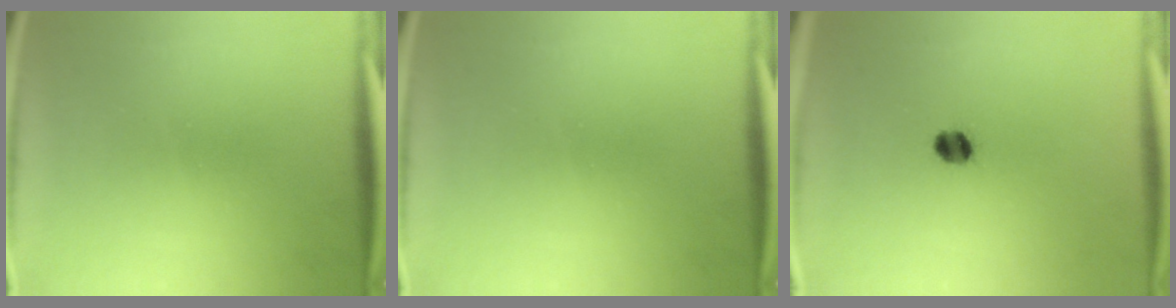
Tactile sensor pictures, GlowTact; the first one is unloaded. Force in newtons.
{"total": 0.0}
{"total": 3.8}